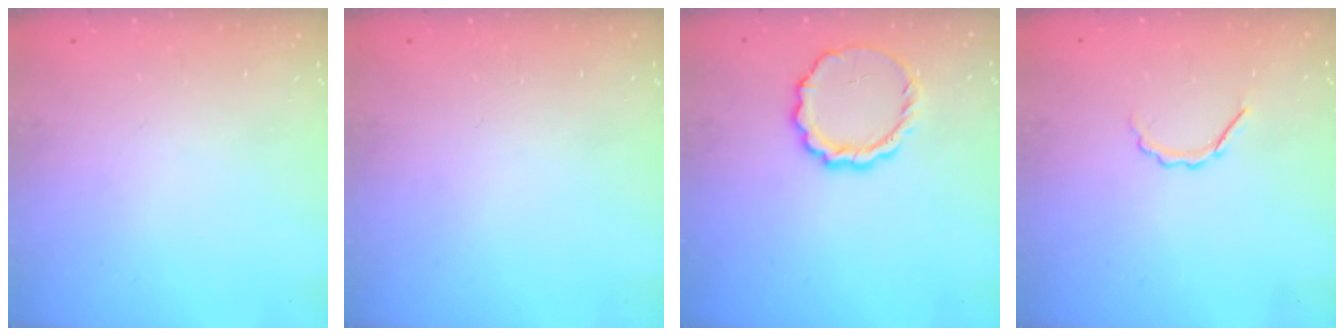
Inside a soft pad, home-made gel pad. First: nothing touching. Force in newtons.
{"total": 0.0}
{"total": 9.0, "press": 8.8, "slide": 2.2}
{"total": 4.0, "press": 3.9, "slide": 1.0}